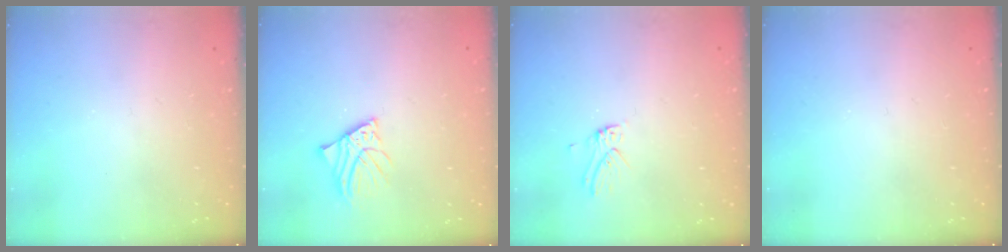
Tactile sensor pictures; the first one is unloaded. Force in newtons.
{"total": 4.7, "press": 4.6, "slide": 0.6}
{"total": 2.7, "press": 2.7, "slide": 0.3}
{"total": 0.0}